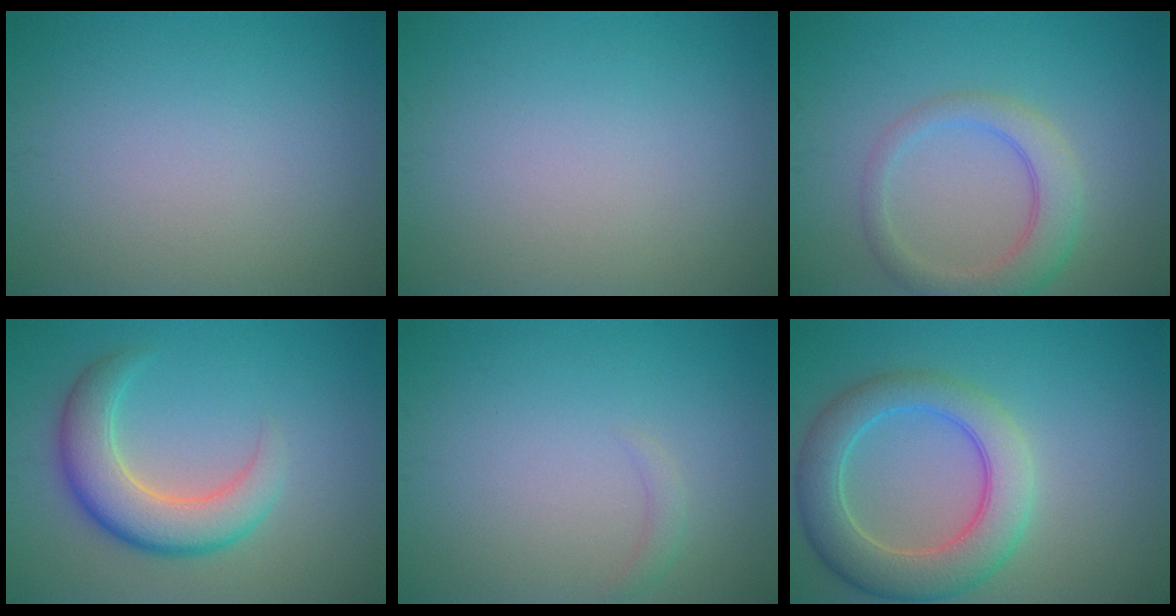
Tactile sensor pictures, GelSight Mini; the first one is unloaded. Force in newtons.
{"total": 0.0}
{"total": 4.1, "press": 4.0, "slide": 0.3}
{"total": 6.0, "press": 5.9, "slide": 0.3}
{"total": 0.9, "press": 0.9, "slide": 0.2}
{"total": 6.8, "press": 6.8, "slide": 0.5}